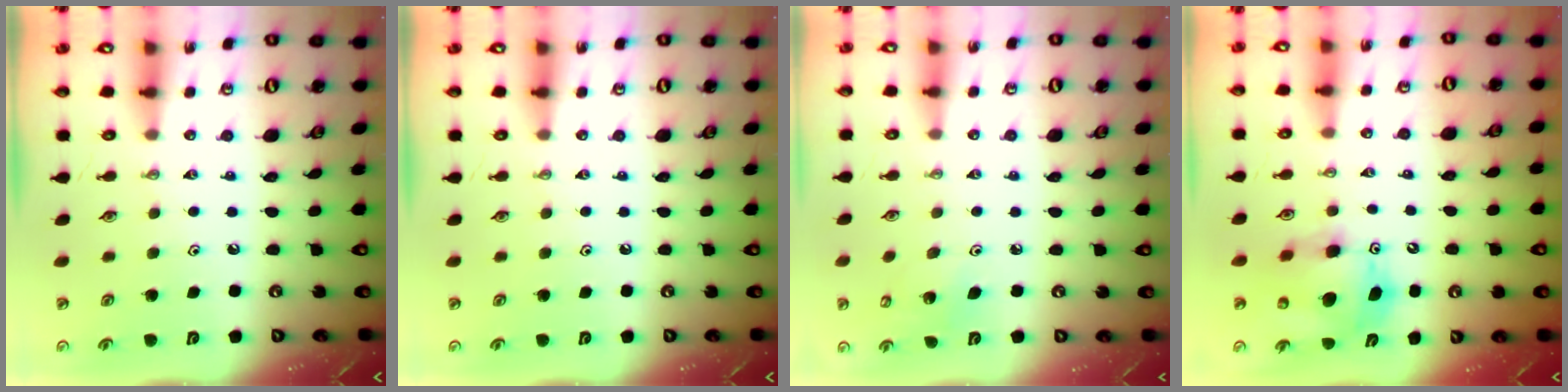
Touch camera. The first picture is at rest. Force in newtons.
{"total": 0.0}
{"total": 6.1, "press": 6.1, "slide": 0.7}
{"total": 12.7, "press": 12.4, "slide": 2.3}